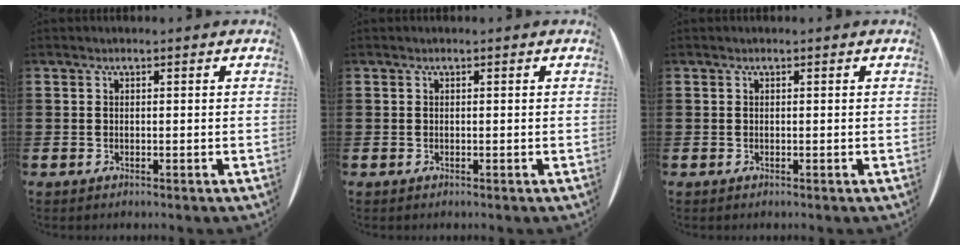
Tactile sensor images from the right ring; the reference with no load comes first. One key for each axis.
{"total": 0.0}
{"total": 0.0}